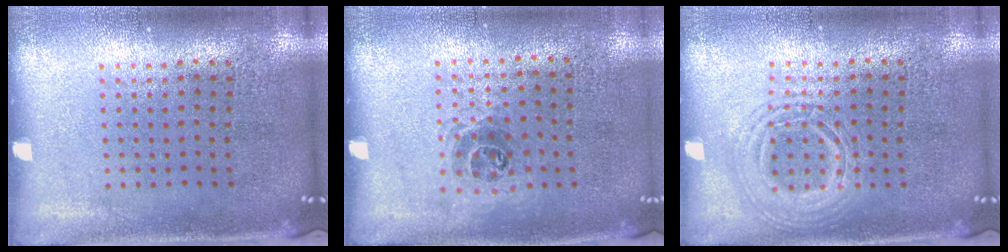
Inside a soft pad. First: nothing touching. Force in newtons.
{"total": 1.0, "press": 0.7, "slide": 0.6}
{"total": 2.5, "press": 2.5, "slide": 0.3}